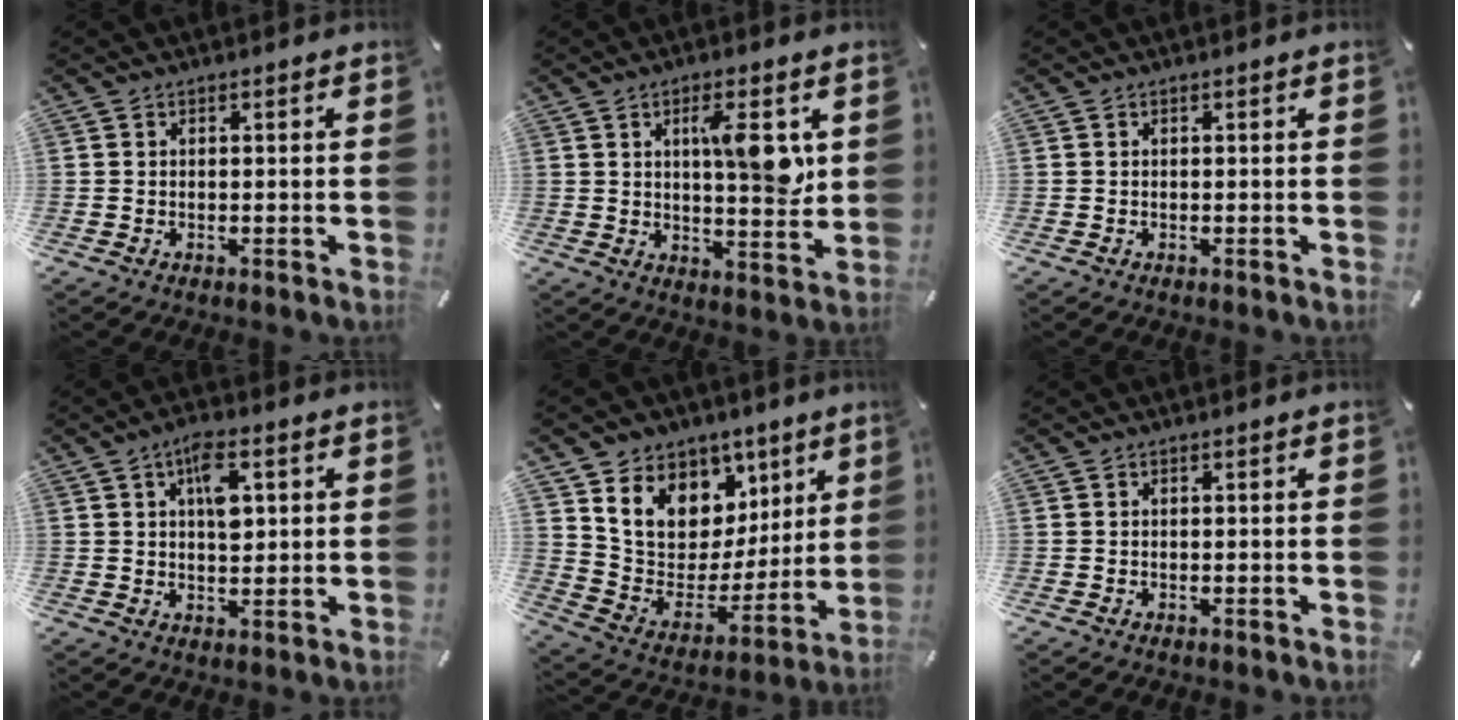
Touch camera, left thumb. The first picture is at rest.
{"total": 10.4, "force": [3.2, 3.1, 9.4], "torque": [-0.136, -0.016, 0.044]}
{"total": 0.0}
{"total": 7.9, "force": [2.5, 4.1, 6.3], "torque": [-0.098, -0.001, 0.038]}
{"total": 13.8, "force": [7.1, 10.9, 4.7], "torque": [-0.077, -0.060, 0.134]}
{"total": 0.0}